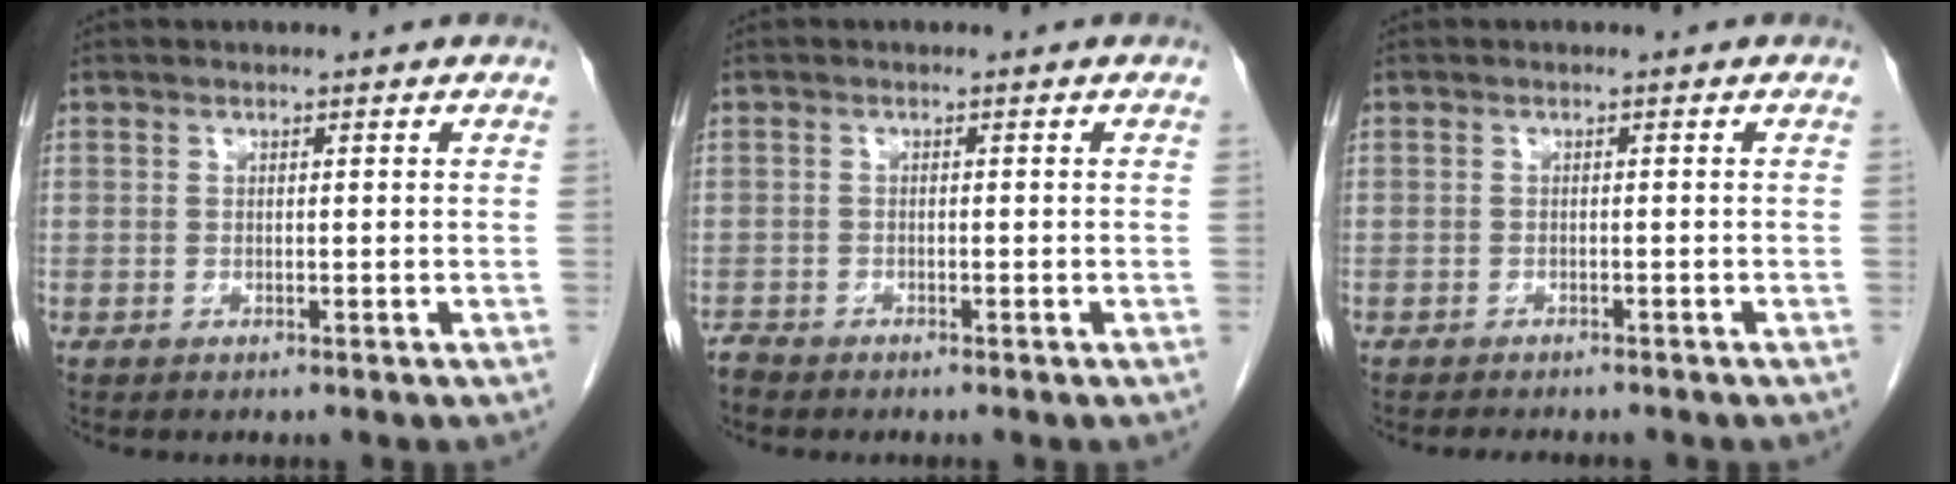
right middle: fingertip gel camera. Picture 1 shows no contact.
{"total": 1.2, "force": [-1.2, 0.2, 0.1], "torque": [-0.006, -0.004, -0.023]}
{"total": 4.0, "force": [-3.5, 1.0, 1.5], "torque": [-0.023, -0.006, -0.043]}